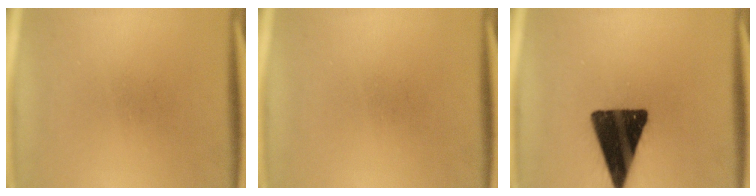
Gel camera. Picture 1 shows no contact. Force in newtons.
{"total": 0.0}
{"total": 17.2}